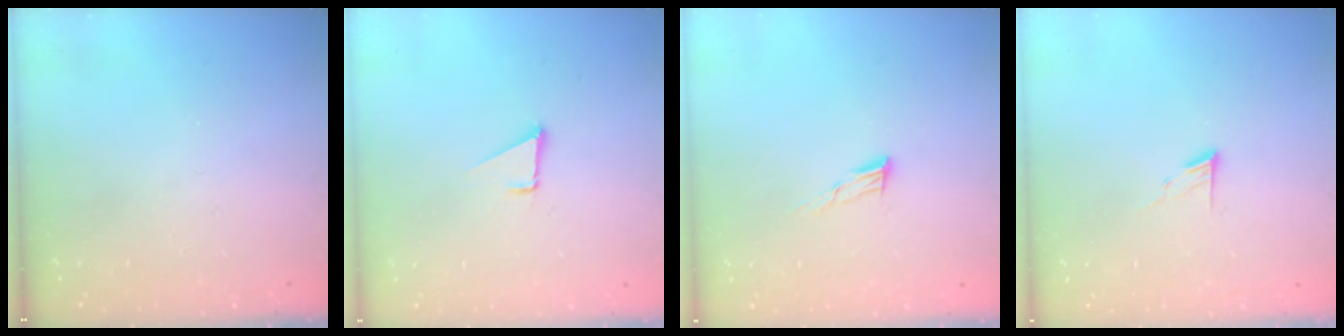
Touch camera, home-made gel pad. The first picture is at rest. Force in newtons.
{"total": 1.7, "press": 1.7, "slide": 0.1}
{"total": 6.6, "press": 6.6, "slide": 1.0}
{"total": 6.0, "press": 5.9, "slide": 0.6}